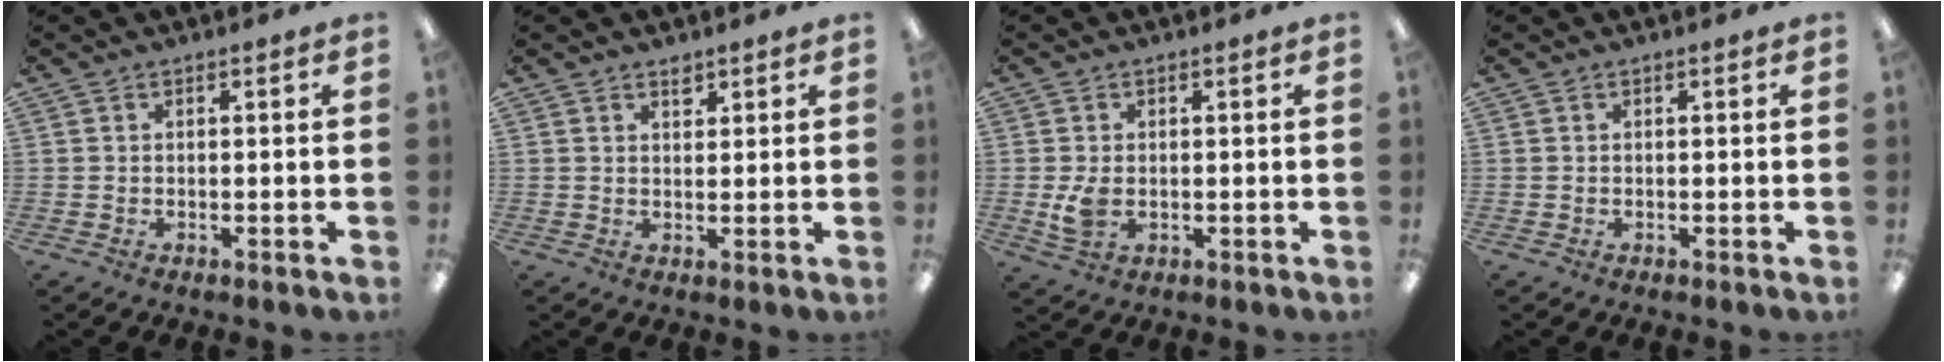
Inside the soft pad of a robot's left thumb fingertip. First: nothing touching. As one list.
[{"total": 2.3, "force": [1.9, 1.2, 0.7], "torque": [0.007, -0.012, 0.030]}, {"total": 4.5, "force": [-0.2, 3.0, 3.3], "torque": [-0.063, -0.007, -0.010]}, {"total": 0.0}]